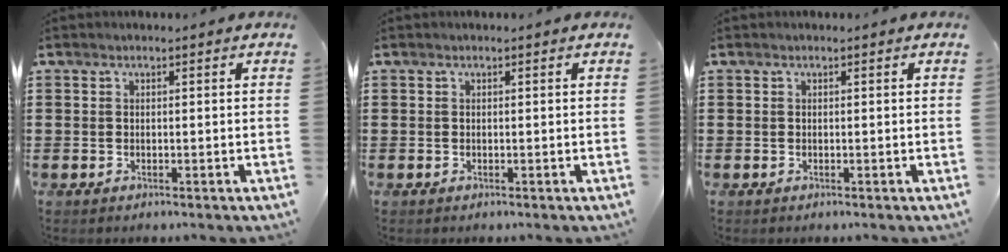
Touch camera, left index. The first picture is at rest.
{"total": 0.0}
{"total": 0.0}